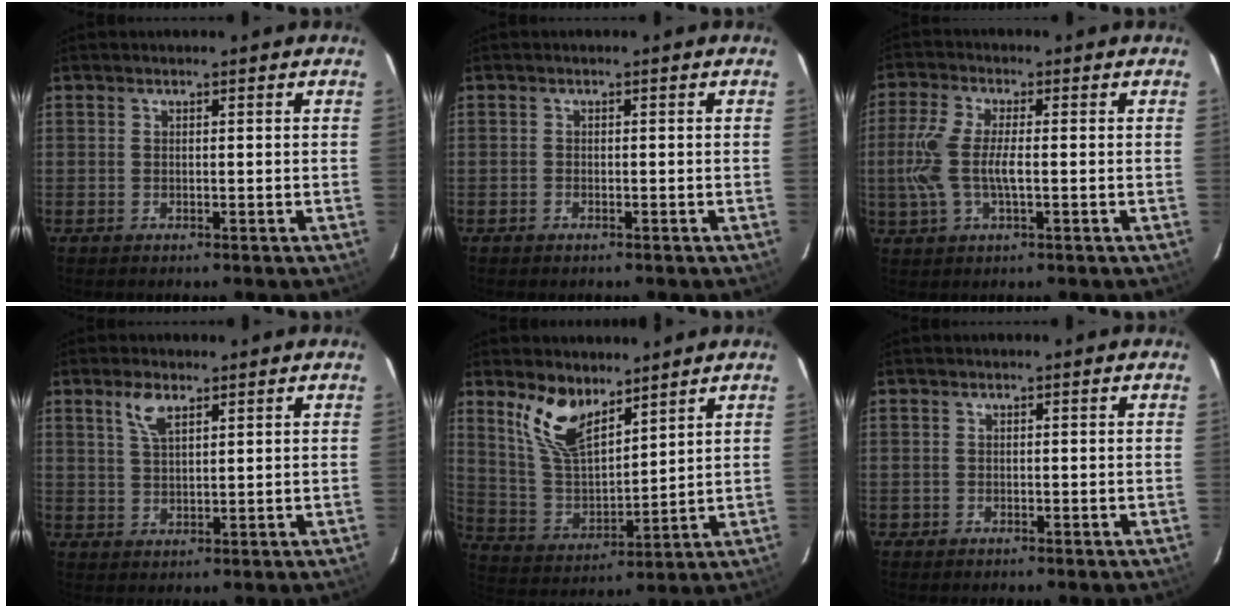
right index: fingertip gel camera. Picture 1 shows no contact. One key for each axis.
{"total": 0.8, "fx": -0.6, "fy": 0.5, "fz": 0.2, "tx": -0.006, "ty": 0.000, "tz": -0.012}
{"total": 8.5, "fx": -0.8, "fy": 2.7, "fz": 8.1, "tx": -0.178, "ty": -0.001, "tz": -0.015}
{"total": 4.3, "fx": 2.6, "fy": 1.7, "fz": 3.0, "tx": -0.059, "ty": 0.005, "tz": 0.051}
{"total": 11.4, "fx": 7.8, "fy": 4.7, "fz": 6.8, "tx": -0.139, "ty": 0.005, "tz": 0.162}
{"total": 0.9, "fx": -0.4, "fy": 0.8, "fz": -0.1, "tx": 0.000, "ty": 0.003, "tz": -0.005}